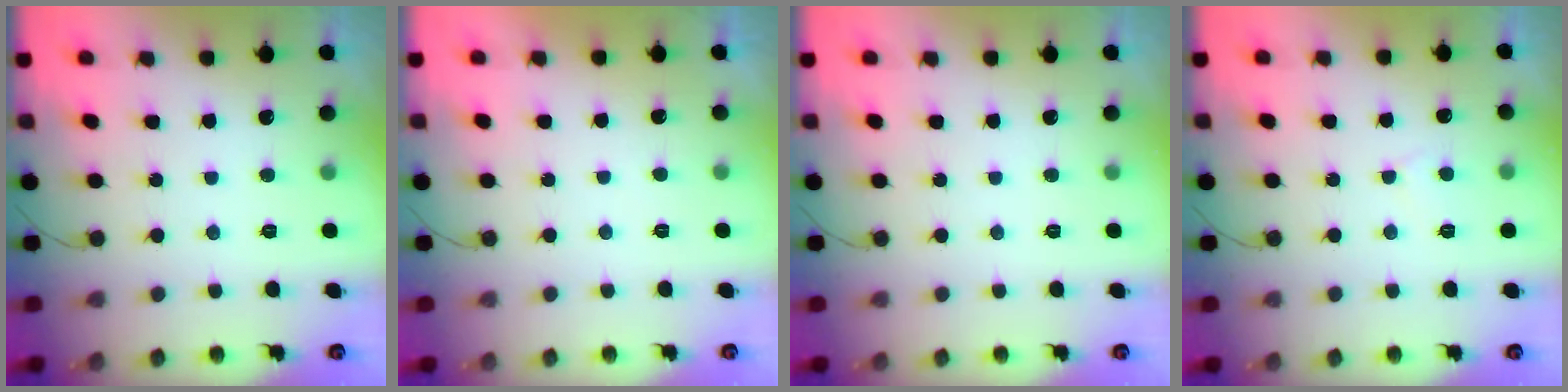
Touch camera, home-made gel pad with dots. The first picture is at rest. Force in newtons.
{"total": 1.5, "press": 1.5, "slide": 0.4}
{"total": 0.0}
{"total": 2.8, "press": 2.8, "slide": 0.3}